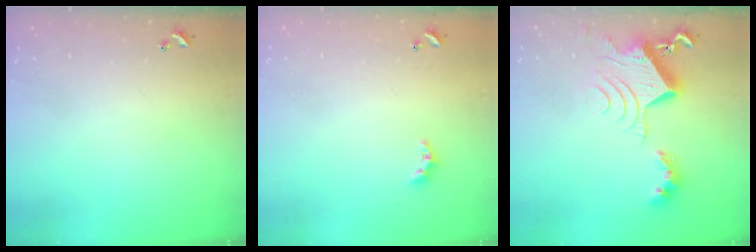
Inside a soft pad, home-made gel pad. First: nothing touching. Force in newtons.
{"total": 2.0, "press": 1.9, "slide": 0.6}
{"total": 11.7, "press": 11.7, "slide": 1.3}